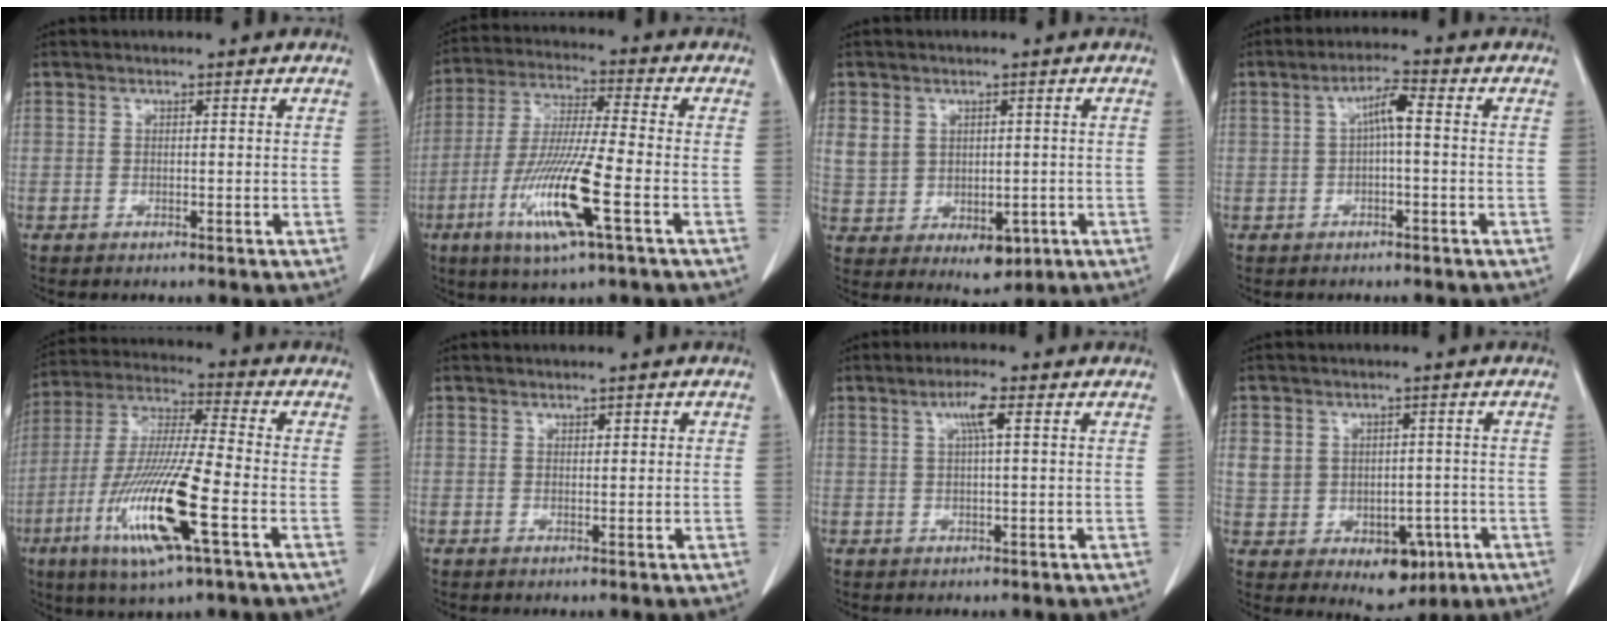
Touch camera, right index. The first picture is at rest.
{"total": 14.0, "force": [-5.1, 0.5, 13.0], "torque": [-0.267, -0.024, -0.098]}
{"total": 9.8, "force": [-0.4, 8.2, 5.5], "torque": [-0.116, 0.007, 0.025]}
{"total": 3.9, "force": [0.2, 0.6, 3.9], "torque": [-0.068, 0.014, 0.003]}
{"total": 17.0, "force": [-6.2, 1.1, 15.8], "torque": [-0.327, -0.024, -0.115]}
{"total": 1.0, "force": [0.4, 0.4, 0.9], "torque": [-0.013, 0.004, 0.007]}
{"total": 3.3, "force": [1.2, 0.2, 3.1], "torque": [-0.058, 0.005, 0.020]}
{"total": 11.1, "force": [-1.9, 9.3, 5.7], "torque": [-0.096, 0.022, -0.001]}